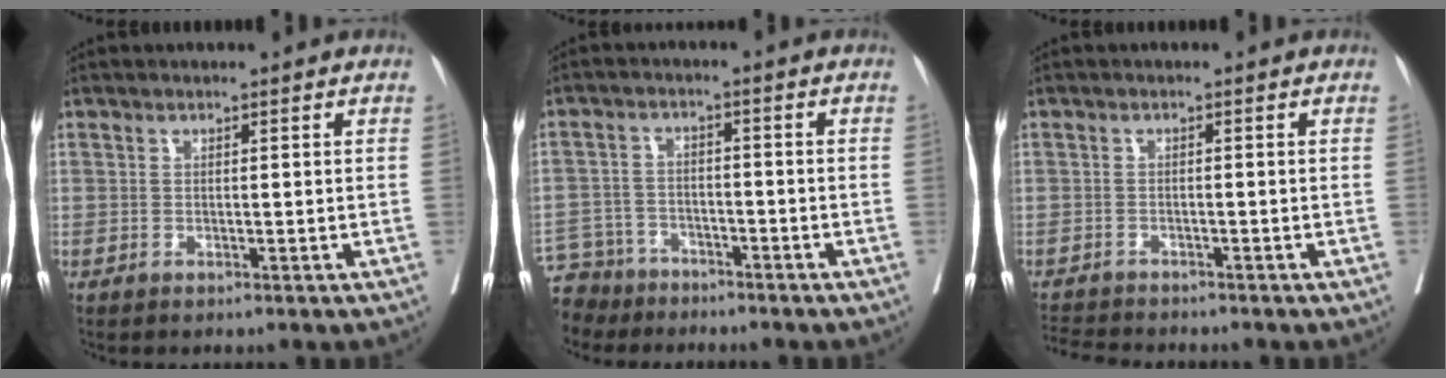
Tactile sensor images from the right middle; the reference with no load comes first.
{"total": 7.9, "force": [-7.1, 3.5, 0.4], "torque": [-0.016, -0.001, -0.124]}
{"total": 5.2, "force": [-5.0, 0.4, 1.3], "torque": [-0.017, -0.012, -0.082]}